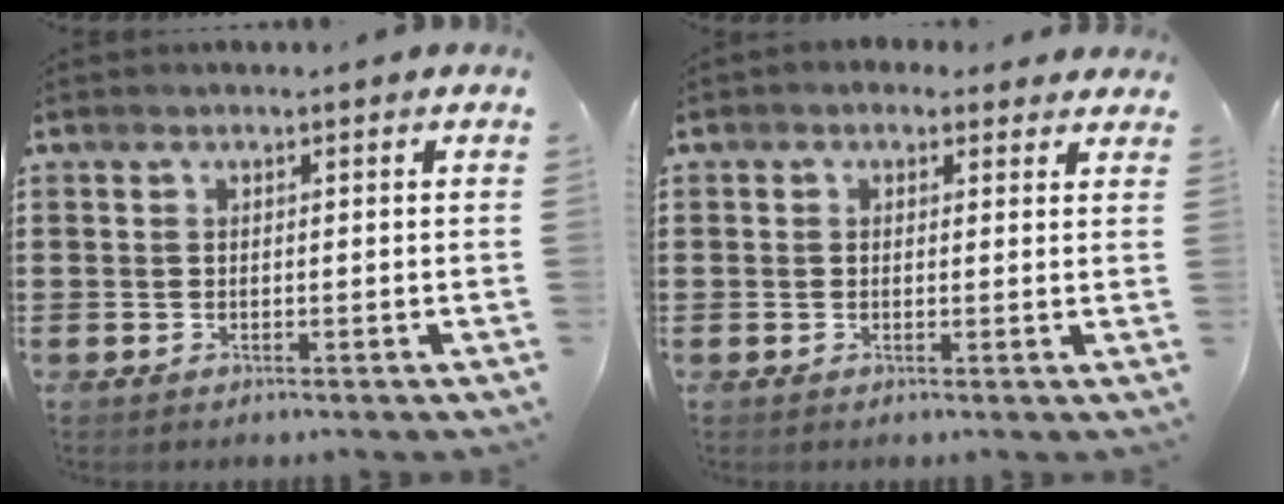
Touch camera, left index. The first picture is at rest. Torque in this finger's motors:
{"motor_torque": [2.14, 0.00, 0.41, 0.00]}